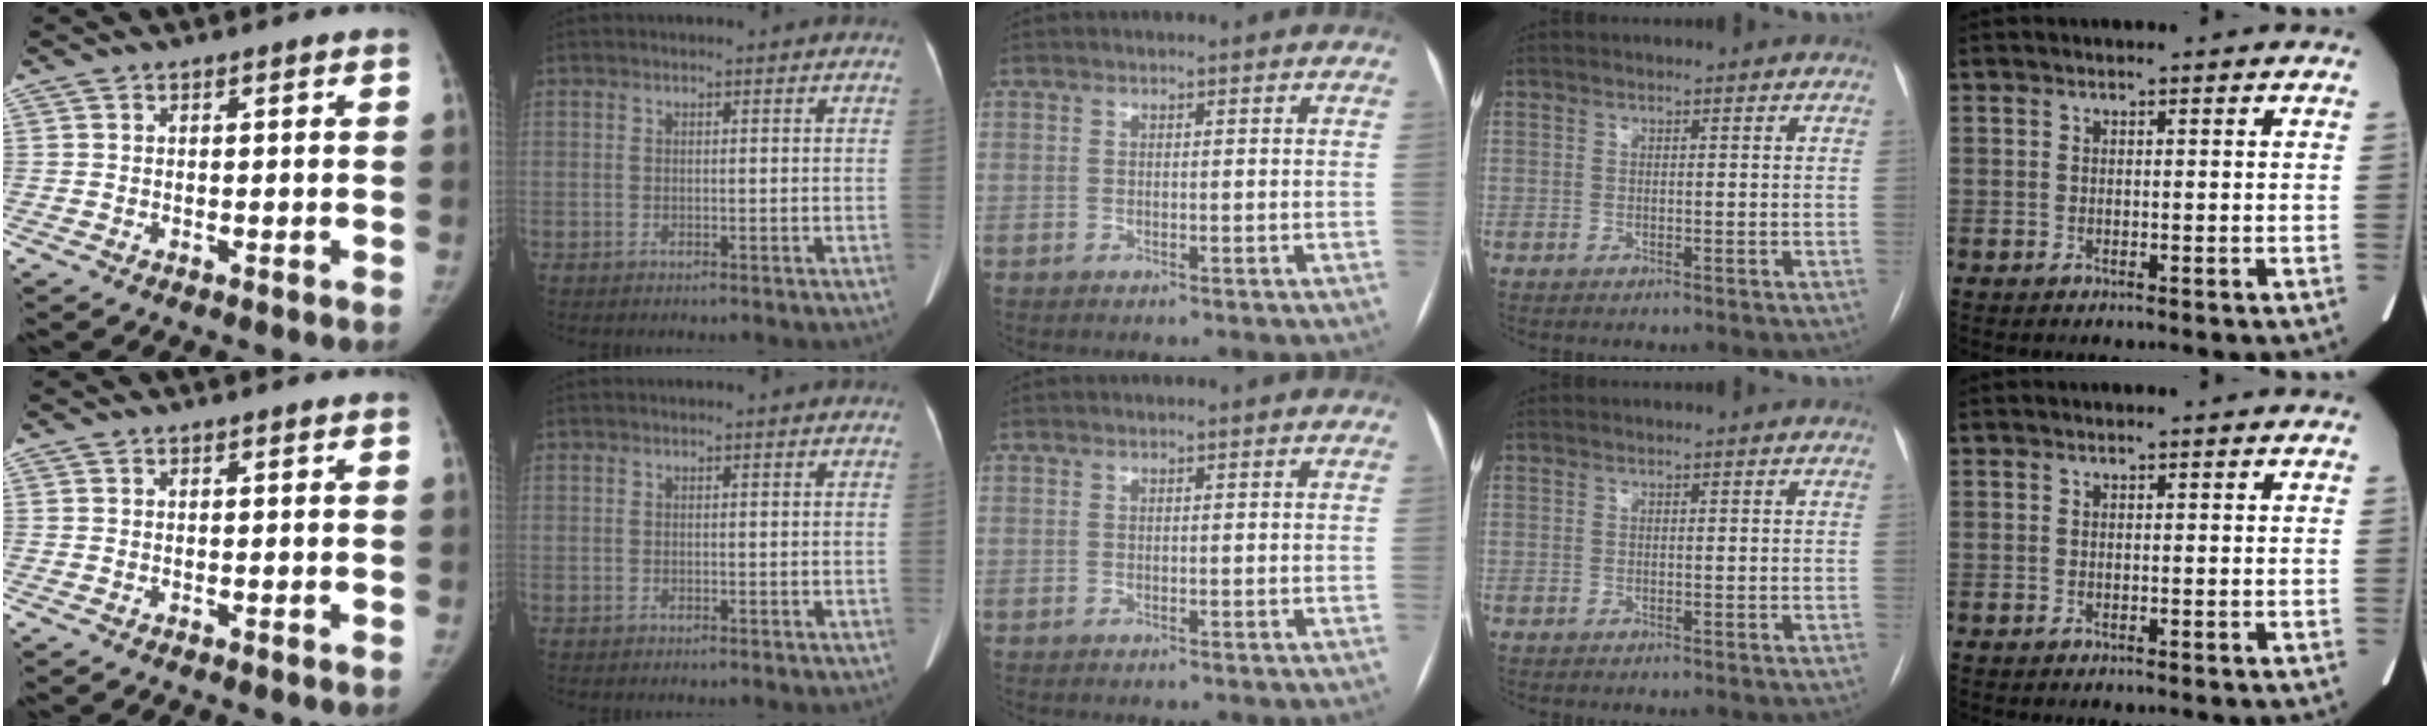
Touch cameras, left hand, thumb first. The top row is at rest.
{}